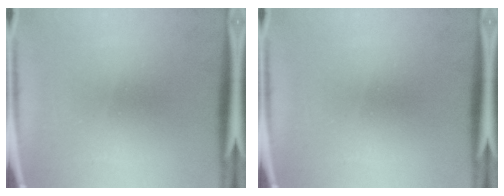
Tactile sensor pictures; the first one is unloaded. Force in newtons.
{"total": 0.0}